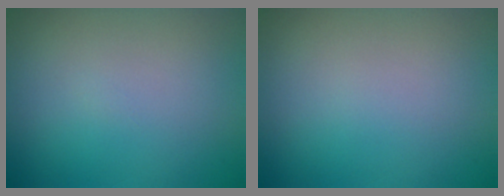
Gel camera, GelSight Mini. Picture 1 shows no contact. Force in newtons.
{"total": 0.0}